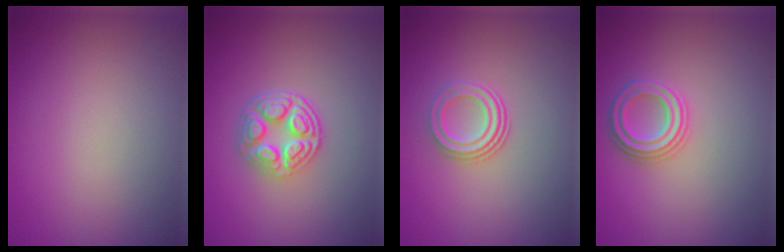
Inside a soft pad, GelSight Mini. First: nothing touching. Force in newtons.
{"total": 4.7, "press": 3.7, "slide": 2.9}
{"total": 3.0, "press": 2.2, "slide": 2.0}
{"total": 2.7, "press": 2.6, "slide": 0.8}